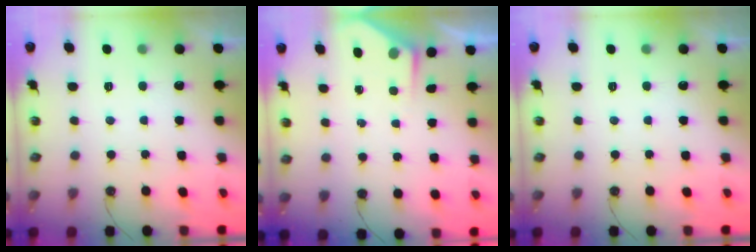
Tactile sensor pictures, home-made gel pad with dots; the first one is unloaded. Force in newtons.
{"total": 2.5, "press": 2.5, "slide": 0.4}
{"total": 0.0}